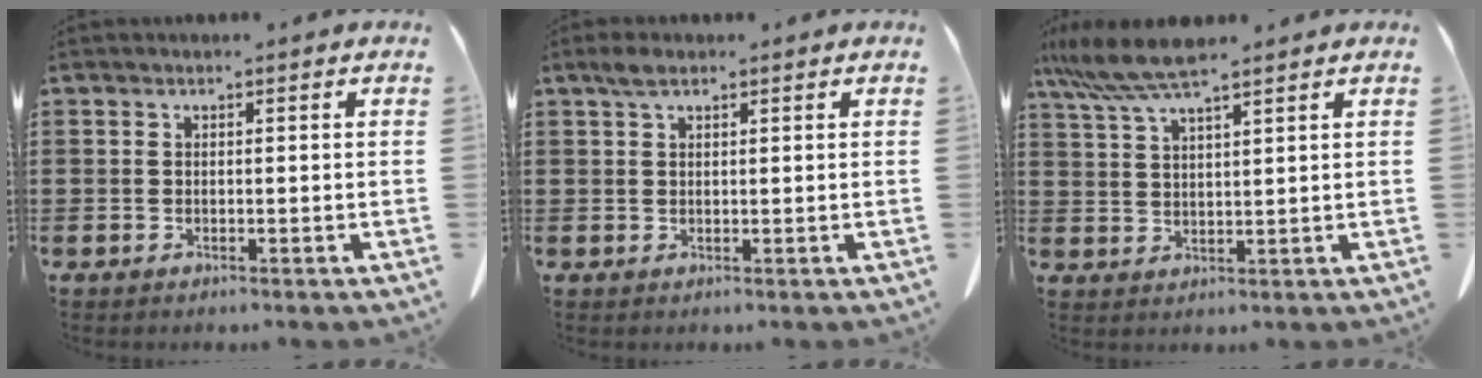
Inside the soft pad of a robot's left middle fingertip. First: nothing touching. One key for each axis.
{"total": 2.1, "fx": 1.3, "fy": 0.9, "fz": 1.3, "tx": -0.031, "ty": 0.005, "tz": 0.025}
{"total": 7.0, "fx": 5.6, "fy": 0.6, "fz": 4.3, "tx": -0.098, "ty": -0.015, "tz": 0.102}